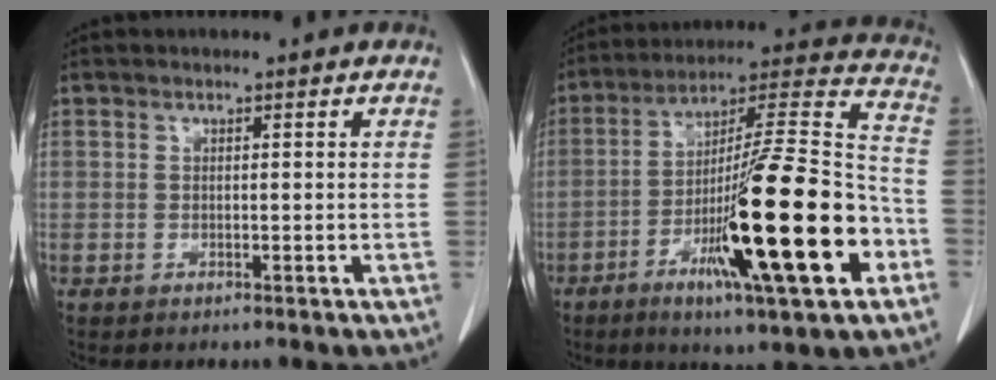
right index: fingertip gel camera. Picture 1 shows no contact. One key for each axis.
{"total": 24.3, "fx": -8.4, "fy": 1.7, "fz": 22.7, "tx": -0.349, "ty": -0.021, "tz": -0.139}